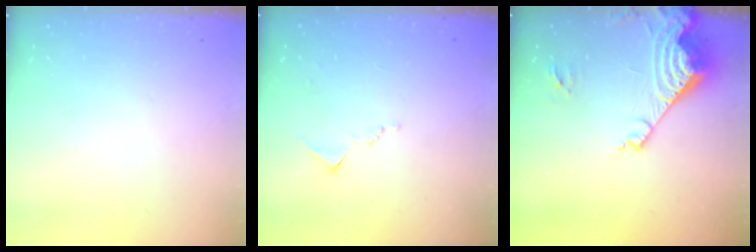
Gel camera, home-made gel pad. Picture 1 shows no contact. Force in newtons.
{"total": 7.5, "press": 7.4, "slide": 0.8}
{"total": 14.5, "press": 14.4, "slide": 1.6}